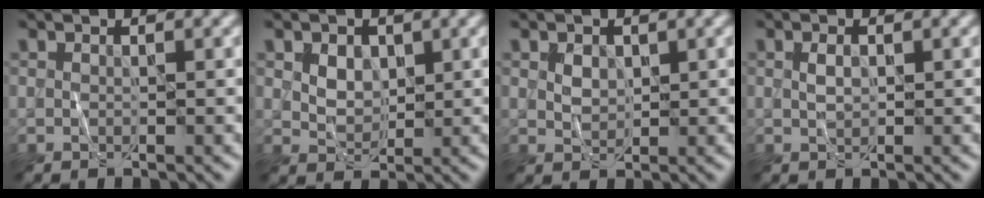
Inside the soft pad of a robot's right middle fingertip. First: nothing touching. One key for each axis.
{"total": 2.4, "fx": 0.8, "fy": 1.8, "fz": 1.4, "tx": -0.028, "ty": -0.002, "tz": 0.014}
{"total": 1.3, "fx": 0.5, "fy": 1.0, "fz": 0.7, "tx": -0.014, "ty": 0.000, "tz": 0.012}
{"total": 1.0, "fx": 0.2, "fy": 0.6, "fz": 0.8, "tx": -0.020, "ty": 0.001, "tz": 0.005}